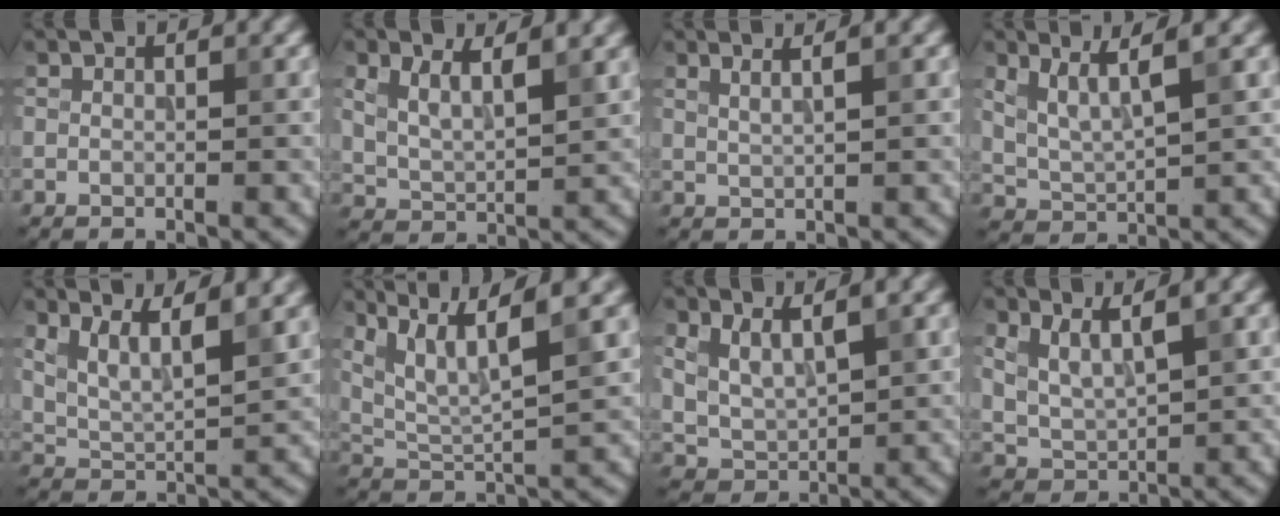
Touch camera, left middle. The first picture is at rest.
{"total": 4.1, "force": [2.1, 1.9, 3.0], "torque": [-0.070, -0.002, 0.043]}
{"total": 2.7, "force": [1.7, 1.0, 1.9], "torque": [-0.011, 0.007, 0.006]}
{"total": 3.9, "force": [2.3, 1.0, 3.0], "torque": [-0.064, 0.000, 0.050]}
{"total": 5.3, "force": [3.2, 1.7, 3.8], "torque": [-0.077, 0.003, 0.059]}
{"total": 7.1, "force": [3.9, 1.7, 5.6], "torque": [-0.104, 0.005, 0.079]}
{"total": 4.3, "force": [1.8, 2.5, 3.1], "torque": [-0.074, -0.007, 0.039]}
{"total": 3.9, "force": [1.8, 1.9, 2.9], "torque": [-0.068, -0.005, 0.038]}